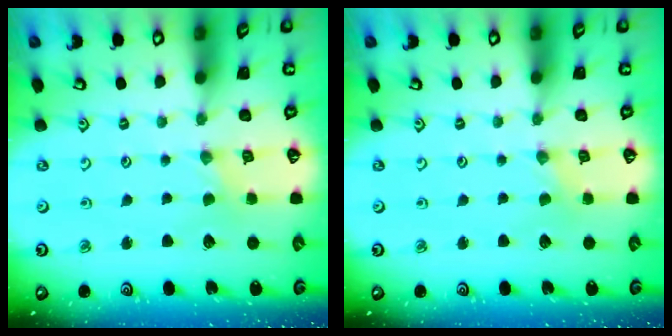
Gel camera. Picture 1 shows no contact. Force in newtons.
{"total": 0.0}